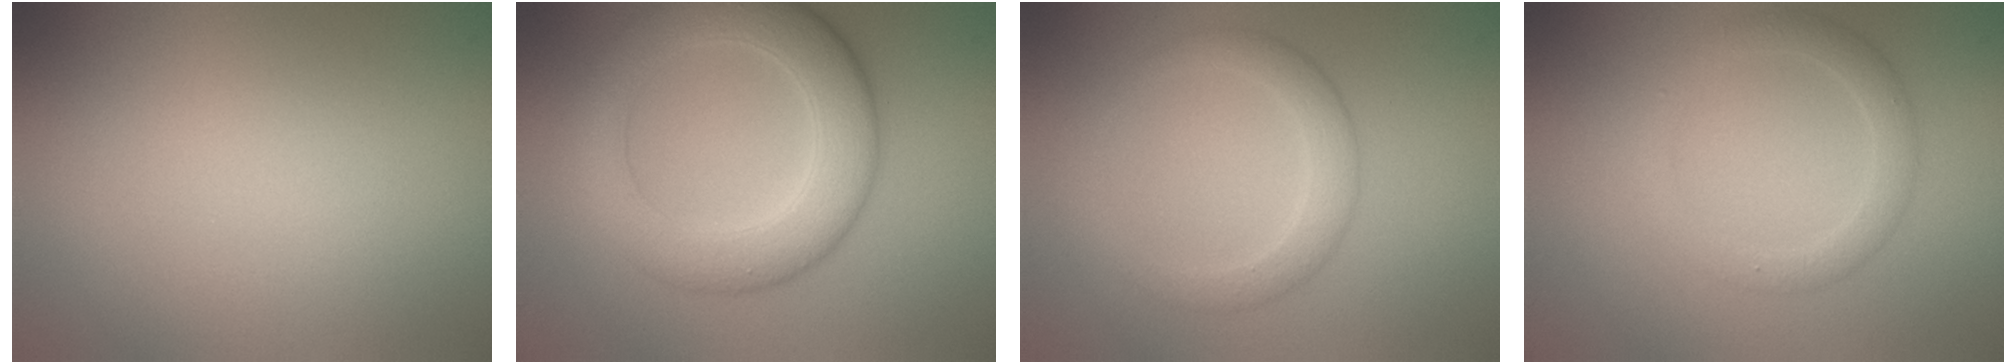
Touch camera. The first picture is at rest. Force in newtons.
{"total": 6.6, "press": 6.5, "slide": 0.2}
{"total": 2.4, "press": 2.4, "slide": 0.1}
{"total": 2.2, "press": 2.2, "slide": 0.1}